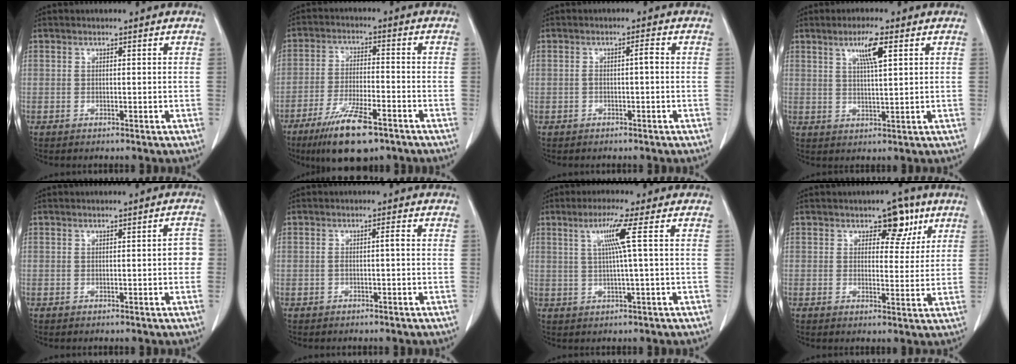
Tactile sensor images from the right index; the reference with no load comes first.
{"total": 11.3, "force": [-7.4, 2.4, 8.2], "torque": [-0.154, -0.022, -0.125]}
{"total": 1.7, "force": [-0.2, 0.3, 1.6], "torque": [-0.029, 0.006, -0.004]}
{"total": 5.2, "force": [2.5, 0.3, 4.5], "torque": [-0.080, 0.000, 0.042]}
{"total": 2.0, "force": [-0.1, 0.7, 1.9], "torque": [-0.009, 0.005, -0.005]}
{"total": 1.4, "force": [-0.2, 0.1, 1.4], "torque": [-0.024, 0.005, -0.003]}
{"total": 5.2, "force": [1.4, -1.3, 4.8], "torque": [-0.096, 0.004, 0.029]}
{"total": 5.4, "force": [3.0, 3.1, 3.3], "torque": [-0.030, 0.003, 0.038]}